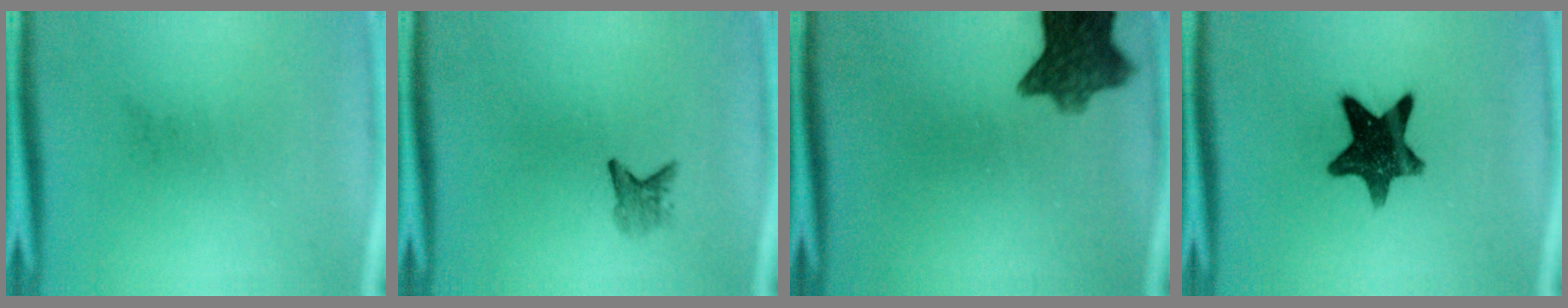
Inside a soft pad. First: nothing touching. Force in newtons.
{"total": 2.0}
{"total": 9.4}
{"total": 12.5}